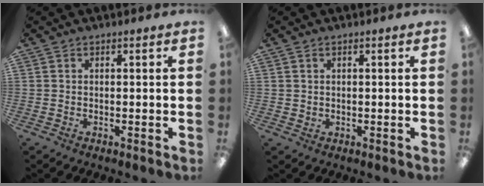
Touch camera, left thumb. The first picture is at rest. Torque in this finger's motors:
{"motor_torque": [-0.17, 0.09, -0.04, -0.02, -0.01]}